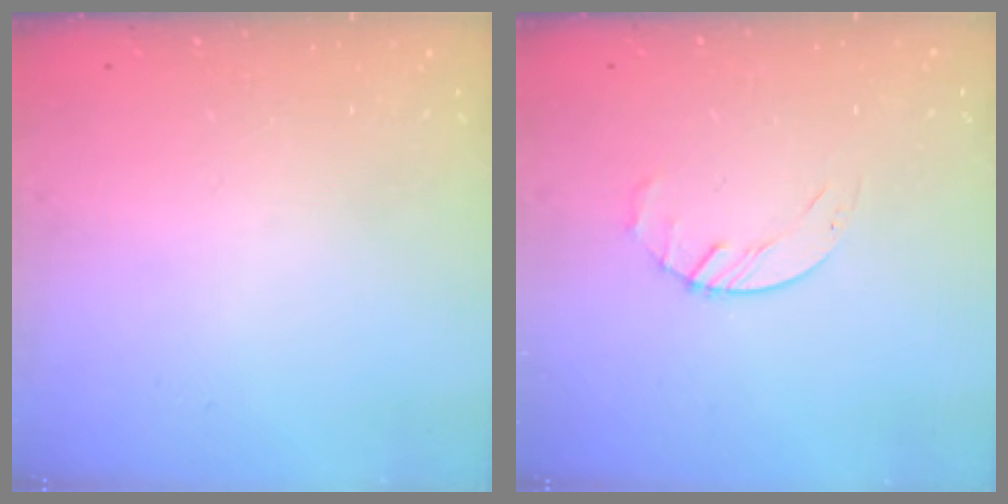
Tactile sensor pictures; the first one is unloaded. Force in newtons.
{"total": 2.7, "press": 2.6, "slide": 0.3}